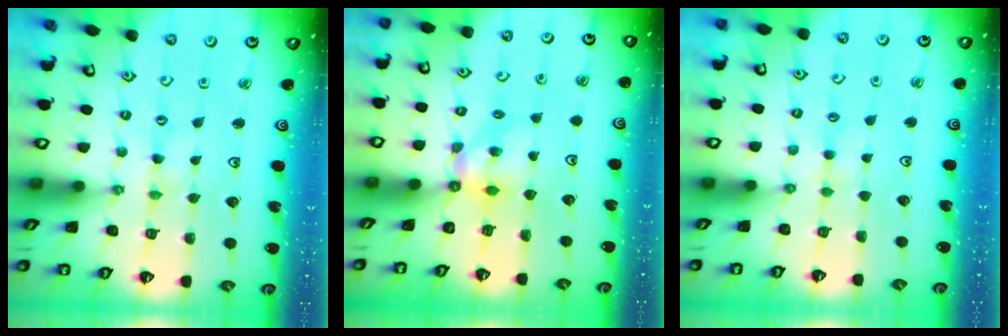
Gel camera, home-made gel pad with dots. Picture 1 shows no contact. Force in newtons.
{"total": 6.2, "press": 6.2, "slide": 0.1}
{"total": 3.1, "press": 3.1, "slide": 0.6}